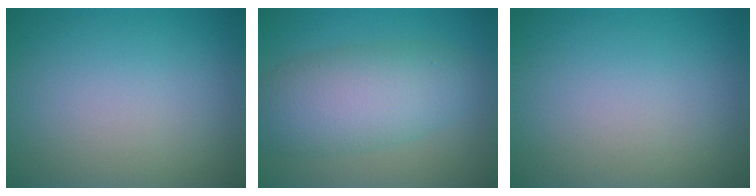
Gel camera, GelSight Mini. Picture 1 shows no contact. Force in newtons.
{"total": 6.7, "press": 6.7, "slide": 0.1}
{"total": 0.0}